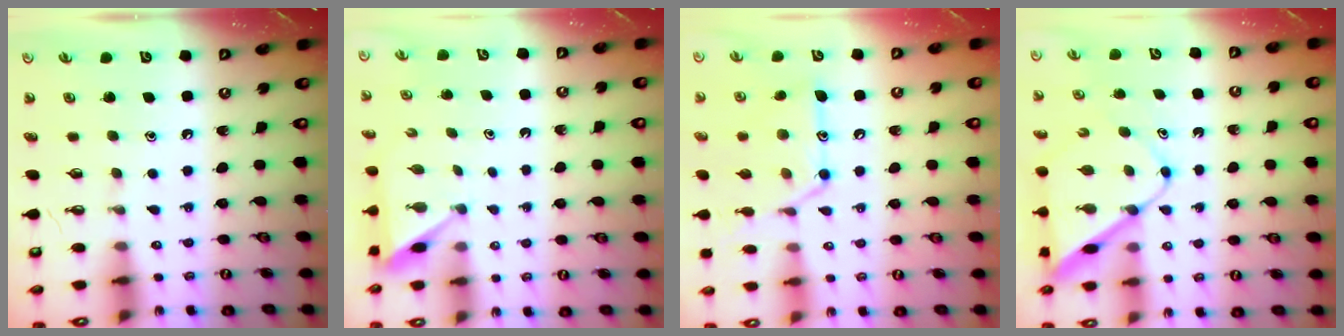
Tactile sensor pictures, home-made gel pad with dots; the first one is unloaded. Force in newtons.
{"total": 2.7, "press": 2.7, "slide": 0.3}
{"total": 14.4, "press": 14.3, "slide": 1.1}
{"total": 9.4, "press": 9.4, "slide": 0.7}